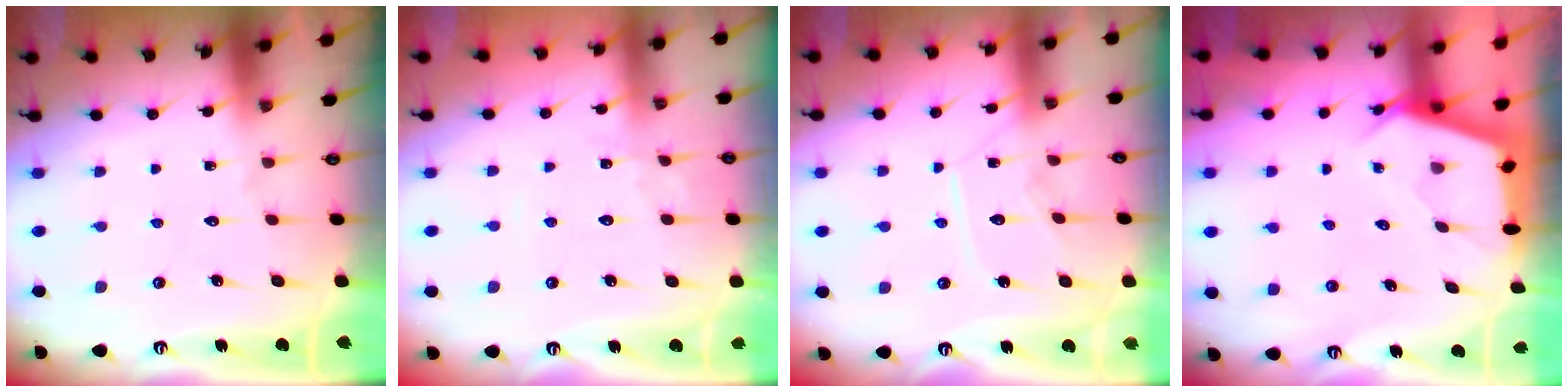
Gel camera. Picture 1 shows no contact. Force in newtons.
{"total": 2.2, "press": 2.2, "slide": 0.3}
{"total": 9.5, "press": 9.5, "slide": 0.3}
{"total": 3.0, "press": 2.9, "slide": 0.3}